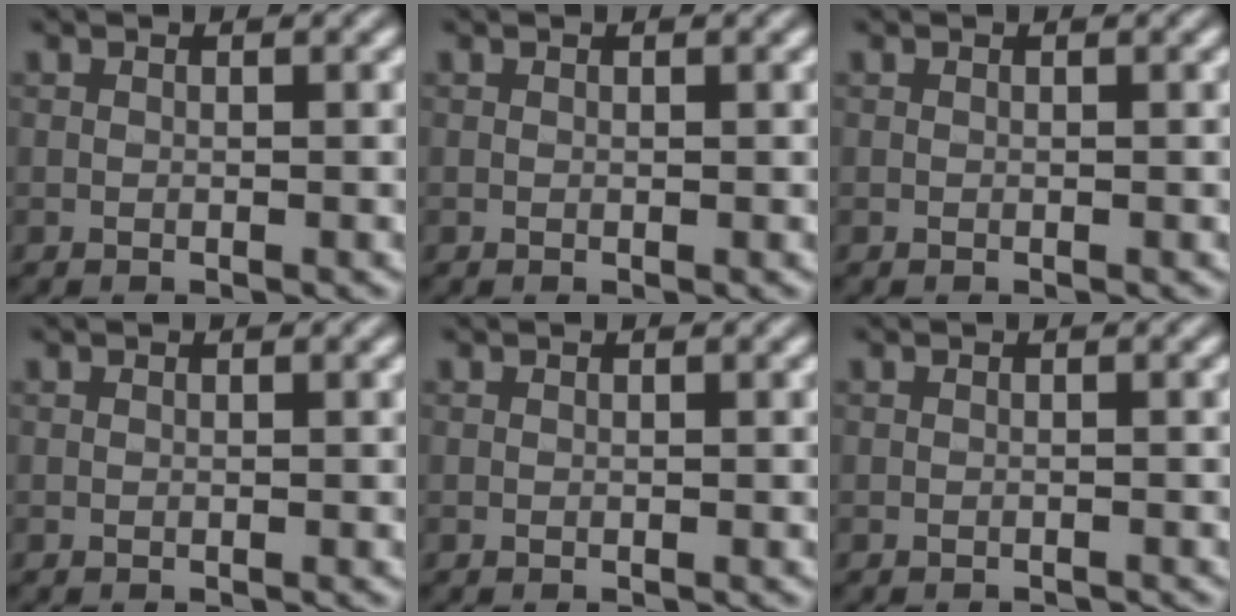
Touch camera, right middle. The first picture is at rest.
{"total": 0.0}
{"total": 0.0}
{"total": 0.0}
{"total": 0.0}
{"total": 0.8, "force": [-0.8, -0.2, -0.1], "torque": [-0.007, 0.009, -0.015]}